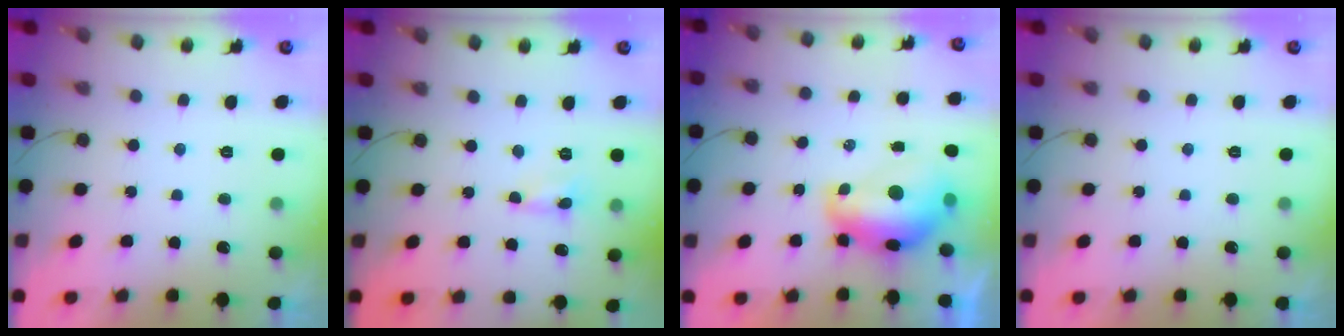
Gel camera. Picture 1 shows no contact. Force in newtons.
{"total": 0.0}
{"total": 10.1, "press": 10.1, "slide": 0.9}
{"total": 0.0}